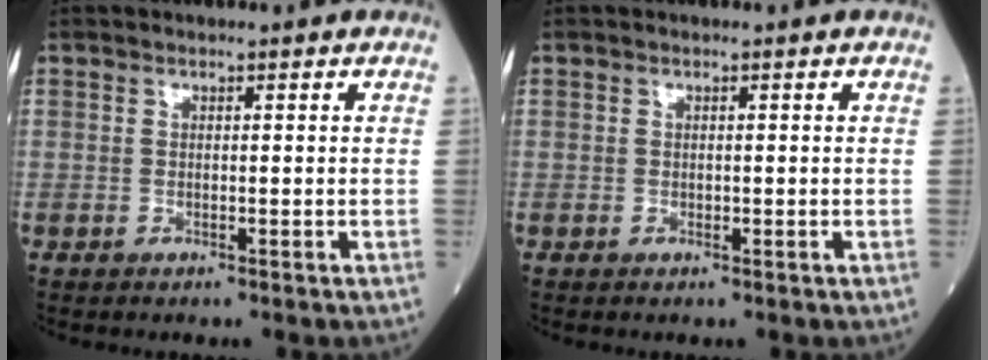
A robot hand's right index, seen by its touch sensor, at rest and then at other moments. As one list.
[{"total": 0.0}]